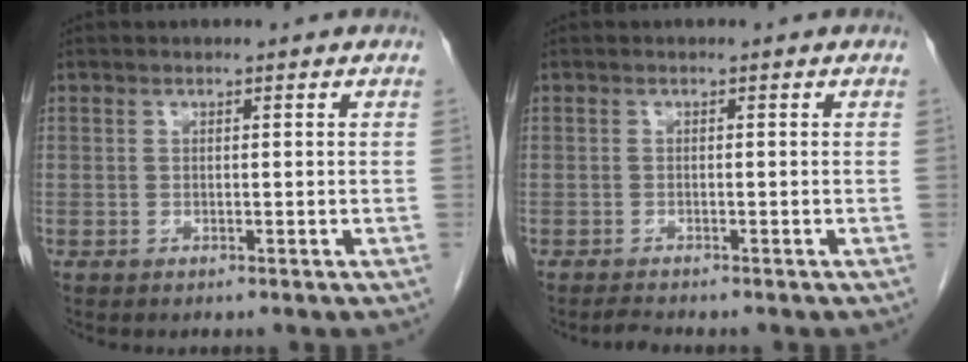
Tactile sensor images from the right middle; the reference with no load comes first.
{"total": 1.1, "force": [-1.0, -0.1, 0.2], "torque": [-0.012, -0.007, -0.018]}